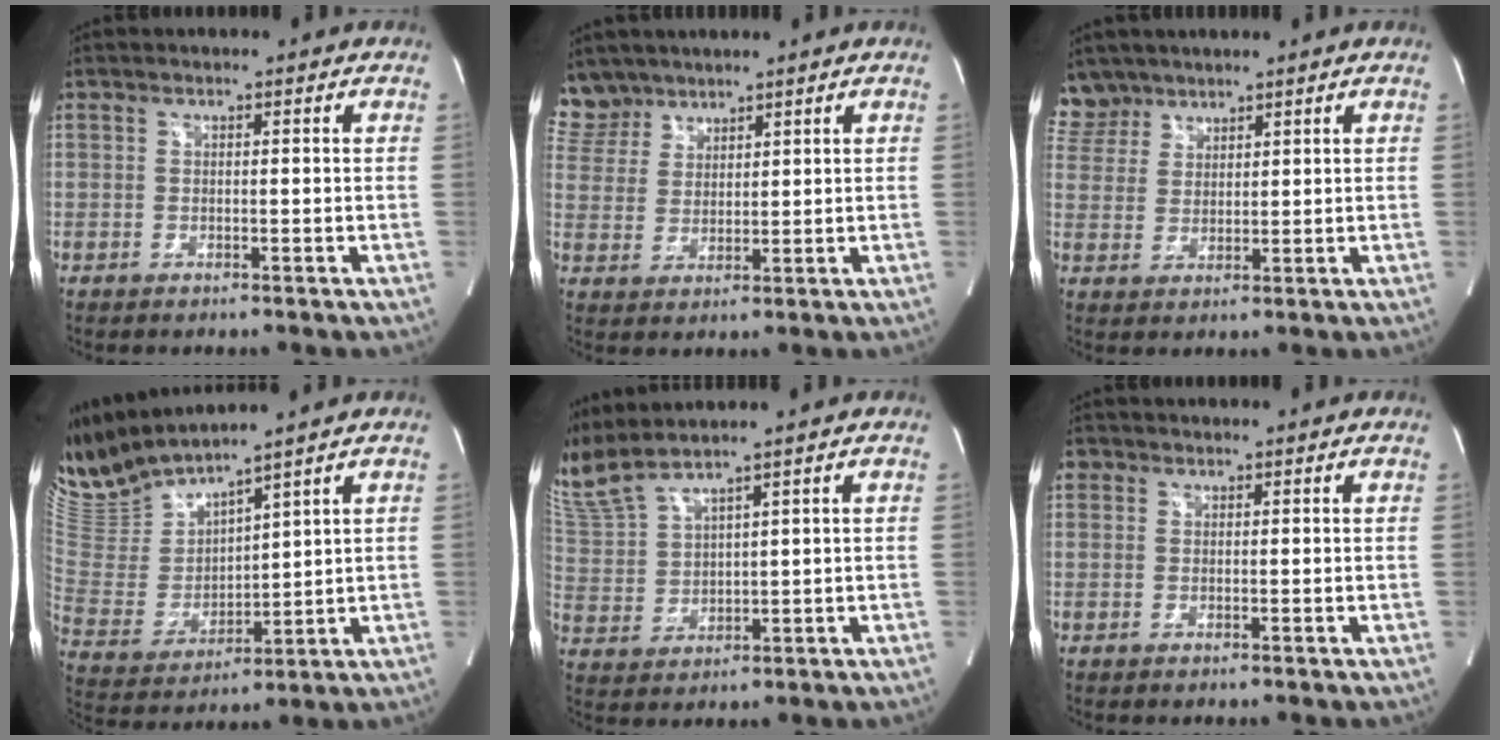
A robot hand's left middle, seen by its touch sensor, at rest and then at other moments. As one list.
[{"total": 6.3, "force": [5.5, 2.9, -0.3], "torque": [0.006, 0.008, 0.119]}, {"total": 5.7, "force": [4.9, 2.8, -0.4], "torque": [0.012, 0.007, 0.103]}, {"total": 11.2, "force": [10.5, 0.2, 3.9], "torque": [-0.102, -0.005, 0.229]}, {"total": 7.6, "force": [6.8, -1.0, 3.2], "torque": [-0.090, 0.005, 0.156]}, {"total": 1.1, "force": [0.5, 1.0, 0.2], "torque": [0.005, 0.006, 0.005]}]